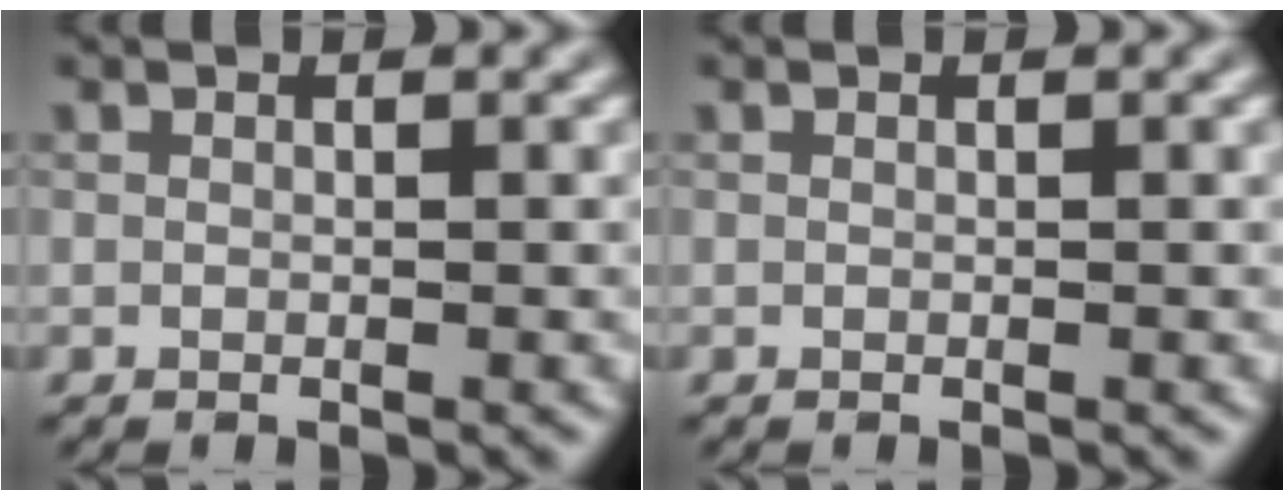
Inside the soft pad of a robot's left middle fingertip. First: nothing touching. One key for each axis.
{"total": 0.0}